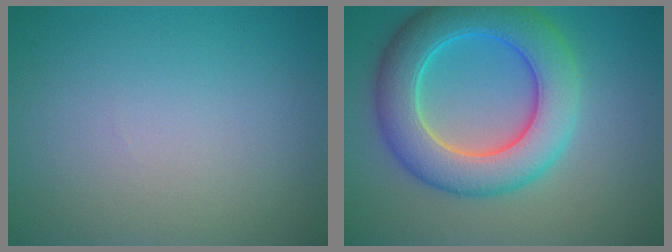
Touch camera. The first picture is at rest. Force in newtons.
{"total": 8.6, "press": 8.6, "slide": 0.2}